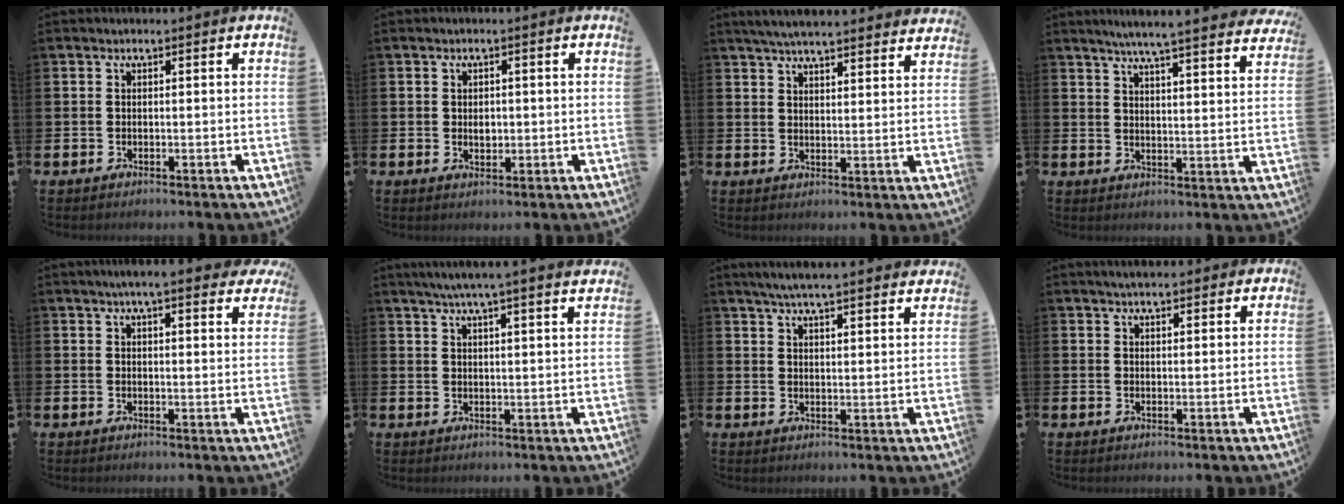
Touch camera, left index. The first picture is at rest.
{"total": 1.6, "force": [0.2, 1.2, 1.1], "torque": [-0.001, -0.001, -0.003]}
{"total": 5.5, "force": [5.3, 0.4, 1.4], "torque": [-0.033, -0.025, 0.094]}
{"total": 5.9, "force": [5.5, -0.4, 1.9], "torque": [-0.041, -0.037, 0.091]}
{"total": 4.8, "force": [4.3, 0.3, 2.0], "torque": [-0.035, -0.018, 0.075]}
{"total": 5.4, "force": [5.0, -0.8, 1.8], "torque": [-0.042, -0.022, 0.087]}
{"total": 5.6, "force": [5.4, -0.1, 1.5], "torque": [-0.035, -0.026, 0.095]}
{"total": 2.8, "force": [2.7, 0.6, 0.8], "torque": [-0.005, -0.008, 0.045]}